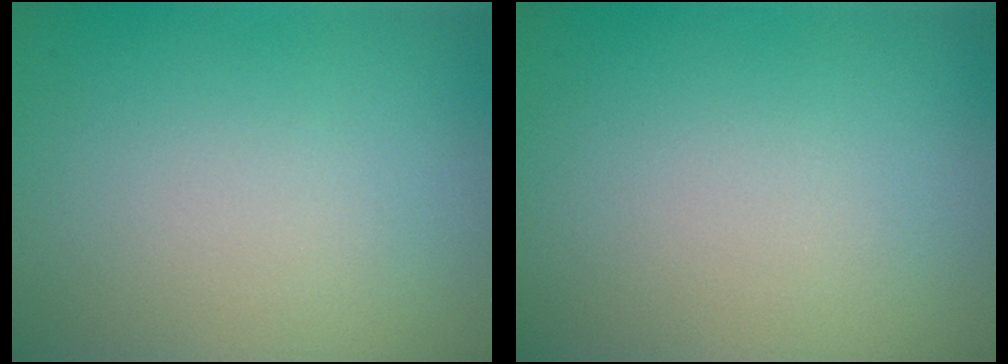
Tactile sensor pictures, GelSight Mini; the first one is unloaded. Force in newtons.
{"total": 0.0}